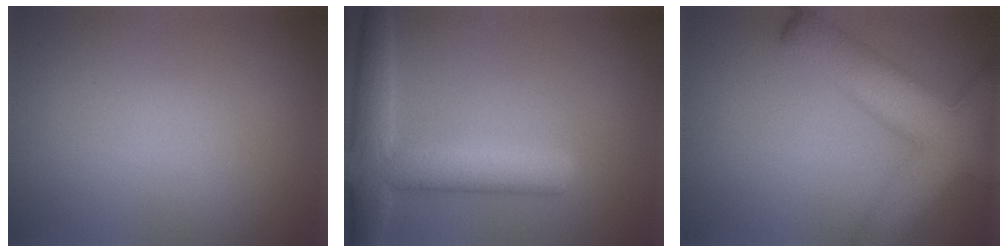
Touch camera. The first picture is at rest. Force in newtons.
{"total": 6.0, "press": 6.0, "slide": 0.4}
{"total": 9.6, "press": 9.6, "slide": 0.7}